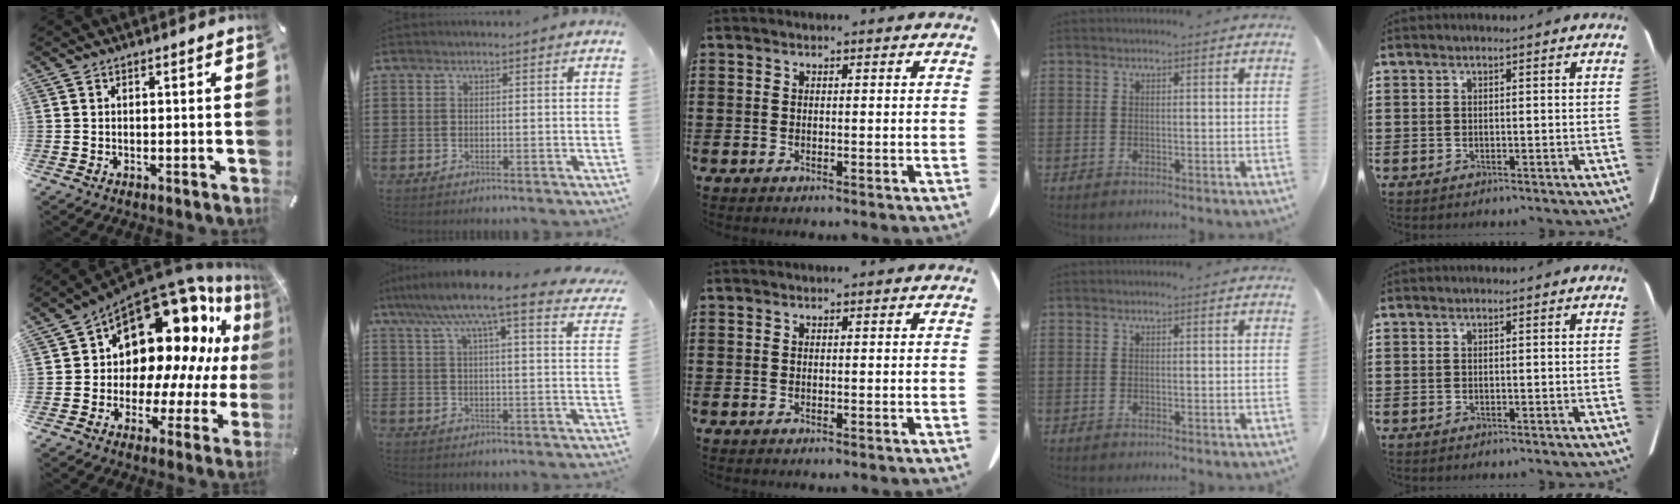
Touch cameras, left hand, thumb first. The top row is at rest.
{"thumb": {"total": 17.2, "force": [10.0, 10.6, 9.1], "torque": [-0.119, -0.106, 0.177]}, "index": {"total": 9.5, "force": [7.5, 0.3, 5.8], "torque": [-0.138, -0.027, 0.125]}}